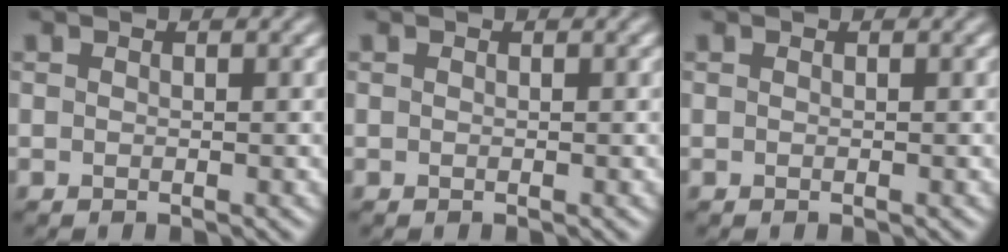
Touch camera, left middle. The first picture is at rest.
{"total": 0.0}
{"total": 0.0}